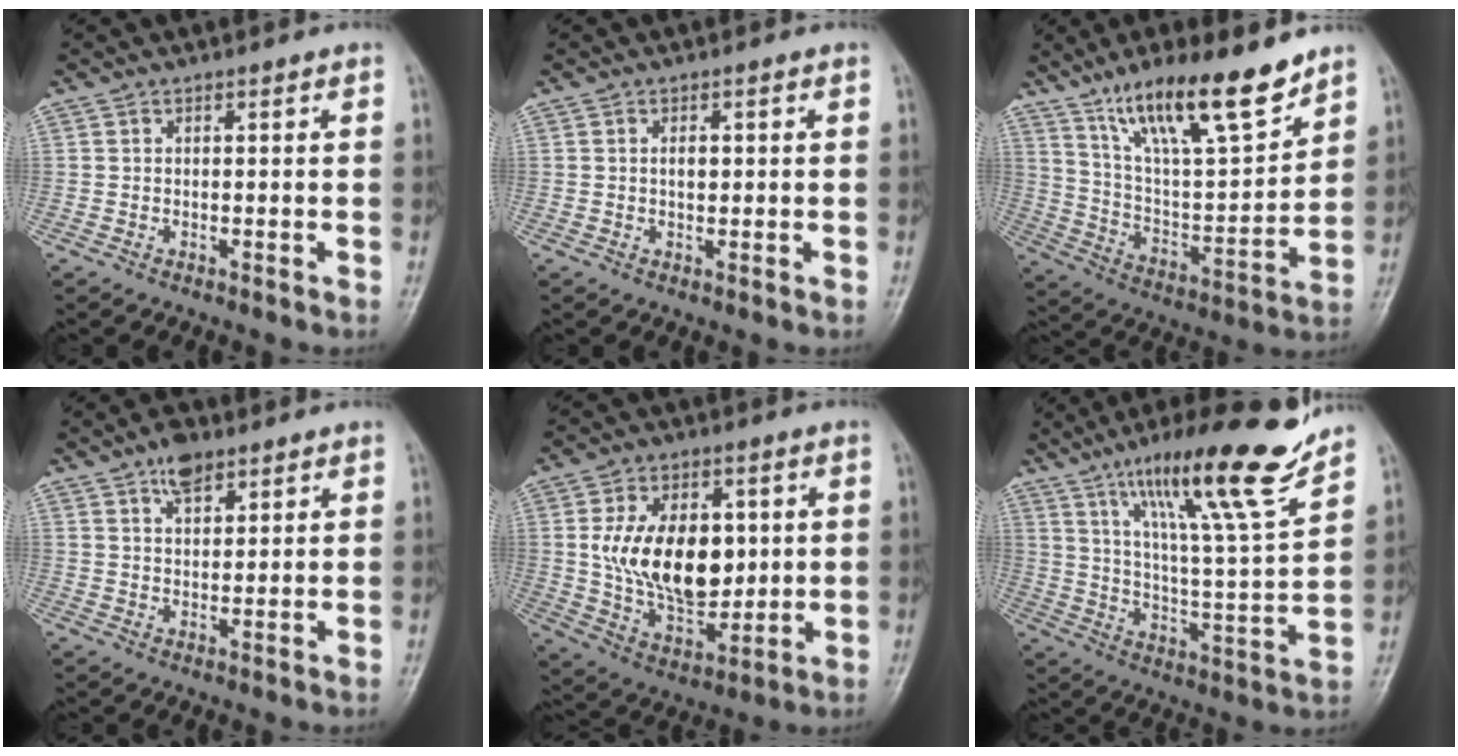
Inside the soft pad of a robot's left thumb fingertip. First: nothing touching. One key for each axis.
{"total": 1.5, "fx": 0.2, "fy": 0.9, "fz": 1.1, "tx": -0.014, "ty": 0.001, "tz": 0.002}
{"total": 19.5, "fx": 13.4, "fy": 4.6, "fz": 13.3, "tx": -0.196, "ty": -0.066, "tz": 0.242}
{"total": 5.3, "fx": 3.3, "fy": 2.8, "fz": 2.9, "tx": -0.028, "ty": -0.016, "tz": 0.053}
{"total": 17.5, "fx": 2.1, "fy": 11.2, "fz": 13.2, "tx": -0.177, "ty": -0.016, "tz": 0.048}
{"total": 21.2, "fx": 14.7, "fy": 2.1, "fz": 15.1, "tx": -0.219, "ty": -0.070, "tz": 0.241}